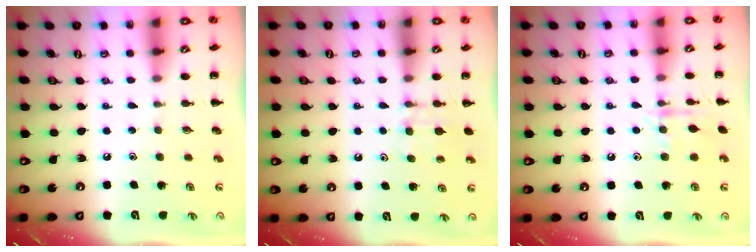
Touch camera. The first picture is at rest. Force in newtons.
{"total": 7.8, "press": 7.5, "slide": 2.0}
{"total": 8.1, "press": 7.9, "slide": 1.5}